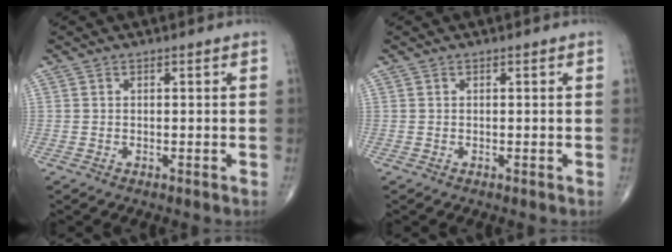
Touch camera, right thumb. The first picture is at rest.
{"total": 0.0}